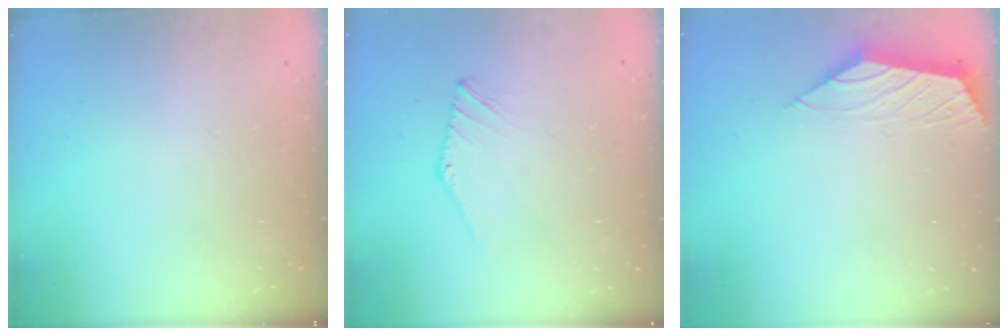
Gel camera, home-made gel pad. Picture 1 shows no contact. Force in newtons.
{"total": 1.7, "press": 1.6, "slide": 0.4}
{"total": 1.6, "press": 1.5, "slide": 0.5}